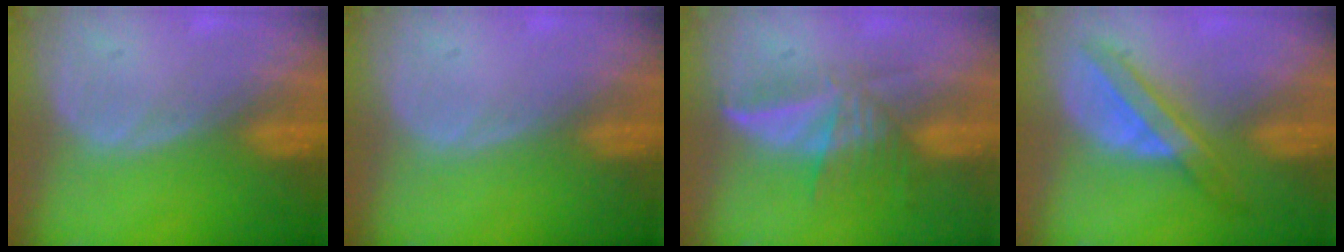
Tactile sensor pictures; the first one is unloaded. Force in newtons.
{"total": 0.0}
{"total": 6.0, "press": 5.6, "slide": 2.2}
{"total": 5.7, "press": 5.6, "slide": 1.3}